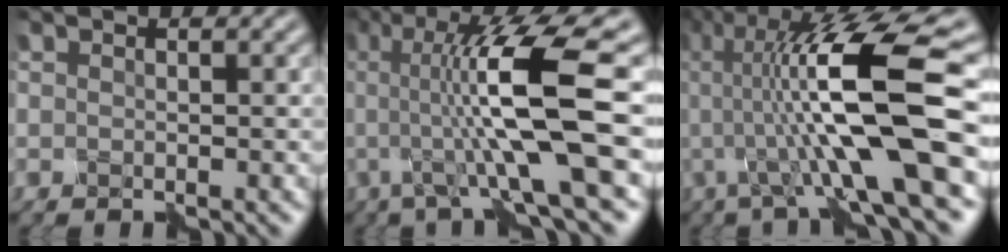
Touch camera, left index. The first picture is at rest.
{"total": 10.9, "force": [-0.3, 1.7, 10.8], "torque": [-0.166, 0.003, -0.009]}
{"total": 13.2, "force": [-0.9, 2.1, 13.0], "torque": [-0.225, 0.019, -0.020]}